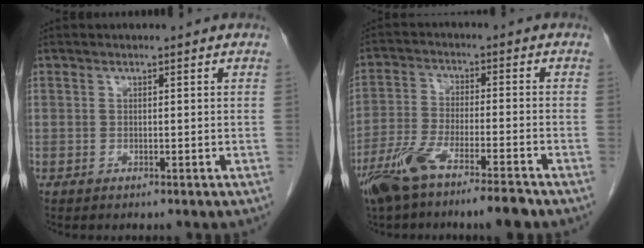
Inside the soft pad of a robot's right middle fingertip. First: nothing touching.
{"total": 10.1, "force": [-7.2, 0.8, 7.0], "torque": [-0.133, -0.017, -0.133]}